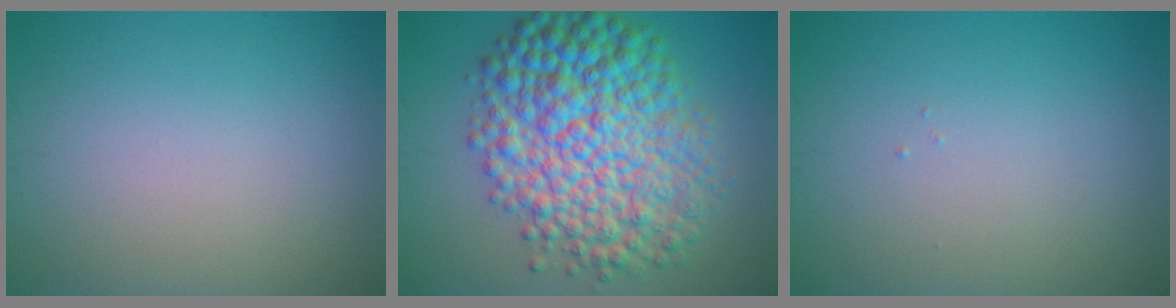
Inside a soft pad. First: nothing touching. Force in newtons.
{"total": 11.5, "press": 11.5, "slide": 0.0}
{"total": 0.0}